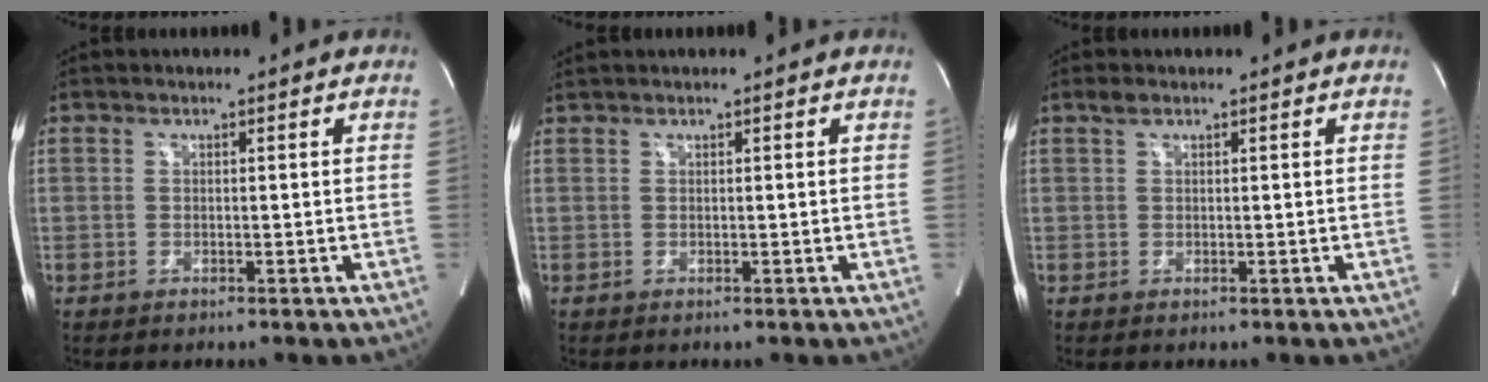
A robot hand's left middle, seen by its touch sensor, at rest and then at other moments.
{"total": 1.0, "force": [0.9, -0.2, 0.5], "torque": [-0.023, 0.019, 0.025]}
{"total": 1.0, "force": [0.8, 0.3, 0.5], "torque": [-0.014, 0.009, 0.017]}